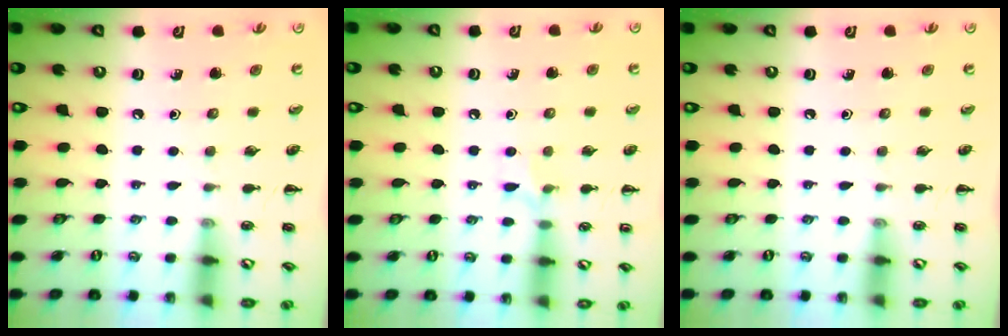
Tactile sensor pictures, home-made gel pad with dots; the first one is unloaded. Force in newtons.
{"total": 5.8, "press": 5.5, "slide": 1.9}
{"total": 0.0}